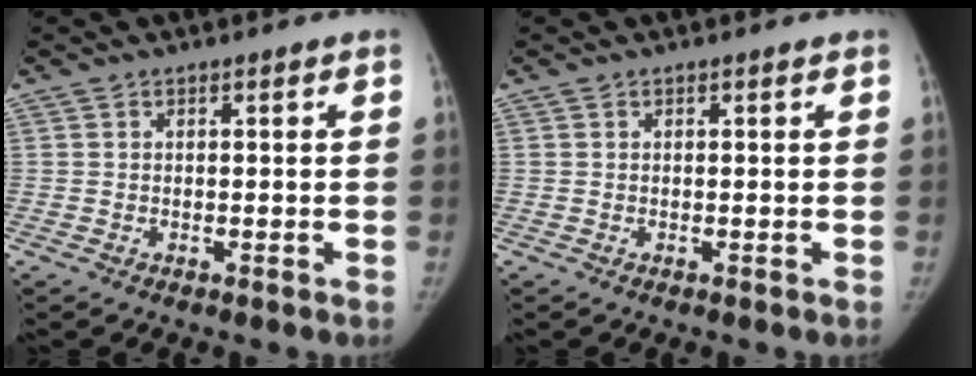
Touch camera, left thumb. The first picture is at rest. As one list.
[{"total": 0.0}]